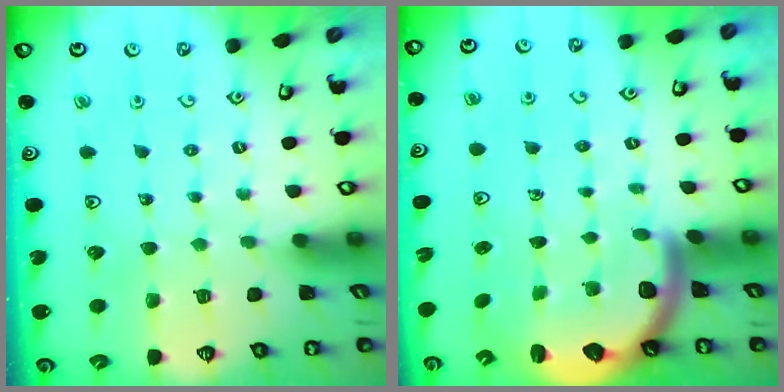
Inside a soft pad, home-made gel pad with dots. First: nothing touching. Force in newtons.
{"total": 3.0, "press": 2.9, "slide": 0.4}